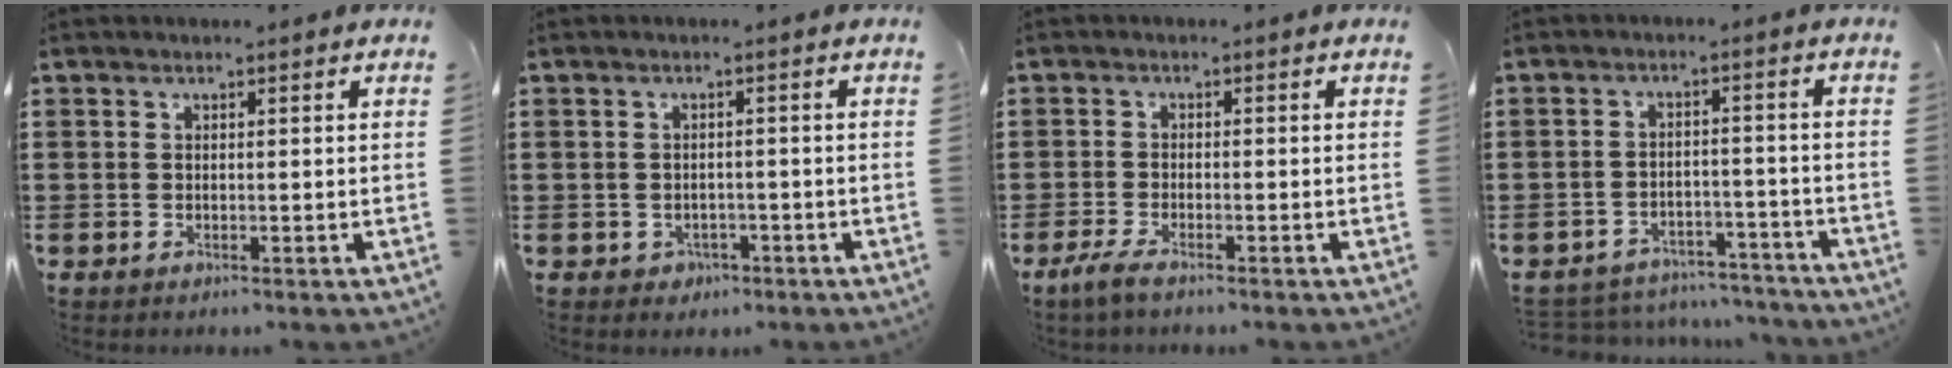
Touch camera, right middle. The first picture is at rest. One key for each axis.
{"total": 1.2, "fx": -0.7, "fy": 0.9, "fz": 0.2, "tx": -0.010, "ty": 0.001, "tz": -0.018}
{"total": 2.2, "fx": -1.6, "fy": 0.3, "fz": 1.5, "tx": -0.032, "ty": 0.000, "tz": -0.033}
{"total": 4.3, "fx": -4.2, "fy": 0.7, "fz": 0.0, "tx": -0.006, "ty": 0.007, "tz": -0.090}